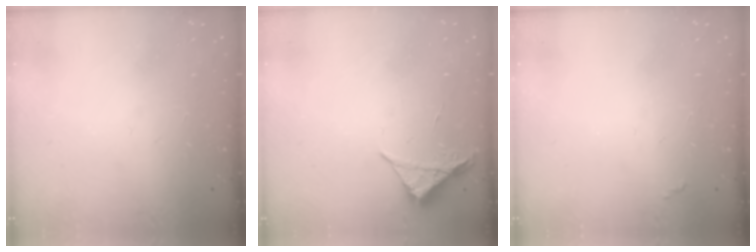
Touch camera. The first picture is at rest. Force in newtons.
{"total": 3.9, "press": 3.8, "slide": 0.5}
{"total": 2.8, "press": 2.8, "slide": 0.4}